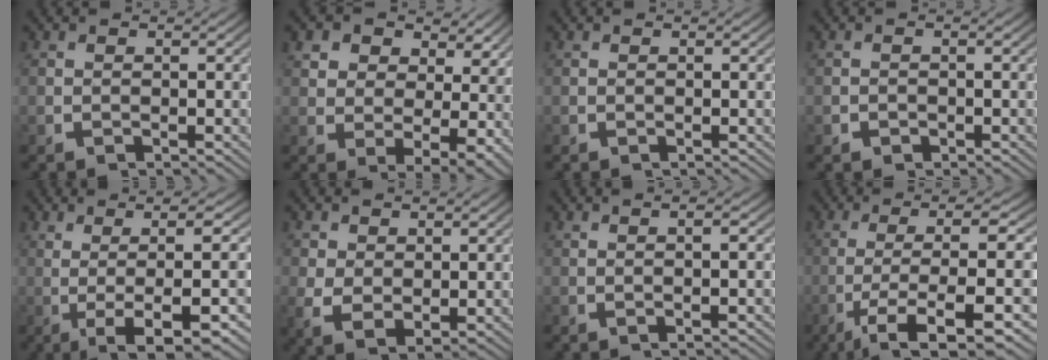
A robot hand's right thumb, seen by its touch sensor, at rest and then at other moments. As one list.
[{"total": 7.2, "force": [1.8, 4.8, 5.1], "torque": [-0.085, -0.032, 0.044]}, {"total": 0.0}, {"total": 0.8, "force": [-0.5, 0.6, 0.2], "torque": [-0.003, -0.005, -0.010]}, {"total": 8.4, "force": [-1.3, 2.2, 8.0], "torque": [-0.135, -0.010, -0.005]}, {"total": 3.6, "force": [0.6, 2.5, 2.5], "torque": [-0.064, -0.025, 0.031]}, {"total": 1.8, "force": [0.5, 0.0, 1.7], "torque": [-0.028, 0.006, 0.010]}, {"total": 10.2, "force": [-3.9, 3.5, 8.7], "torque": [-0.190, -0.044, -0.027]}]